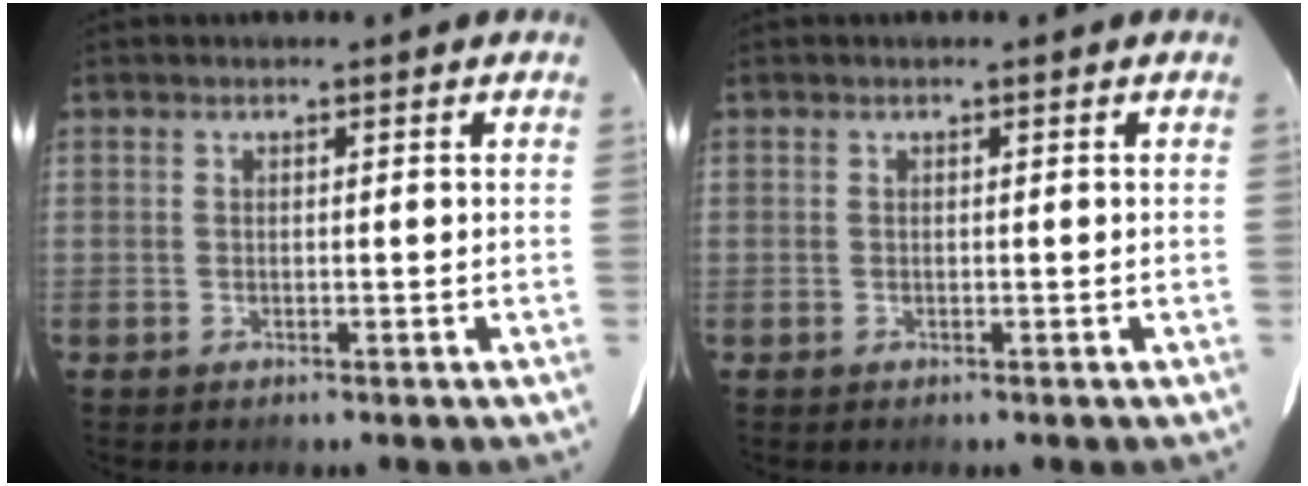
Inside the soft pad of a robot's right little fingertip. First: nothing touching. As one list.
[{"total": 0.0}]